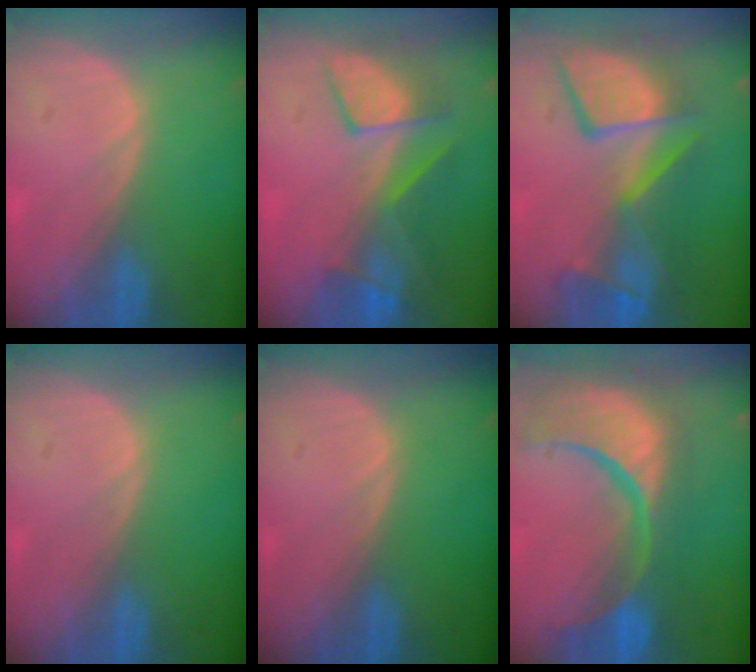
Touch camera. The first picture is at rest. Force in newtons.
{"total": 7.6, "press": 7.2, "slide": 2.4}
{"total": 10.8, "press": 10.2, "slide": 3.5}
{"total": 0.0}
{"total": 0.0}
{"total": 15.3, "press": 12.1, "slide": 9.4}